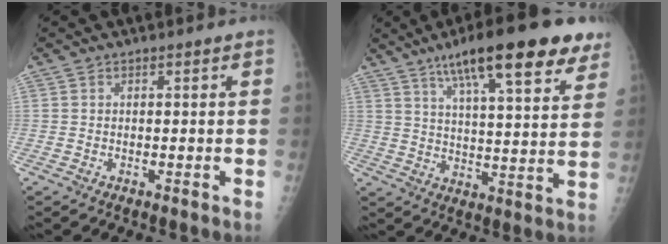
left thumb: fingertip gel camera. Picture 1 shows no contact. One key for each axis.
{"total": 20.4, "fx": 12.6, "fy": 4.8, "fz": 15.3, "tx": -0.210, "ty": -0.028, "tz": 0.192}